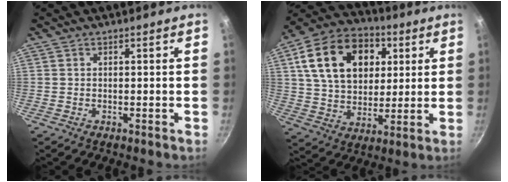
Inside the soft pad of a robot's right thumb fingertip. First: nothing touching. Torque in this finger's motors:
{"motor_torque": [0.84, 3.65, 1.26, 0.03, 0.33]}